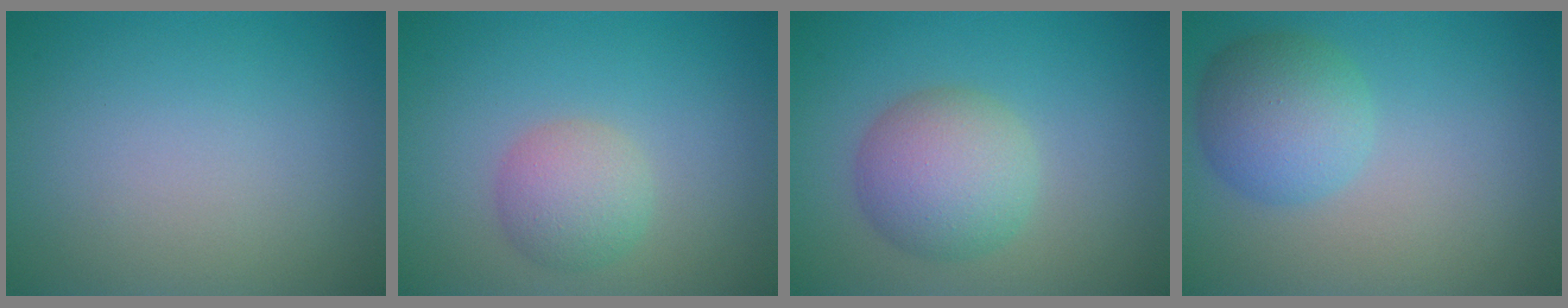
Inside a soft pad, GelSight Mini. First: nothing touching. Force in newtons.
{"total": 3.1, "press": 3.1, "slide": 0.1}
{"total": 5.1, "press": 5.1, "slide": 0.1}
{"total": 4.5, "press": 4.4, "slide": 0.2}